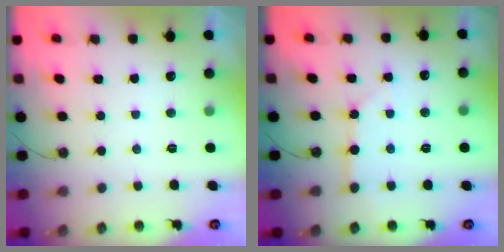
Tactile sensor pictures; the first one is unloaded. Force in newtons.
{"total": 3.2, "press": 3.1, "slide": 0.4}